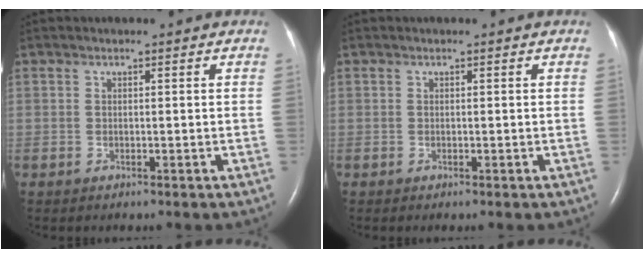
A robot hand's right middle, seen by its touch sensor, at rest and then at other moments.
{"total": 0.0}